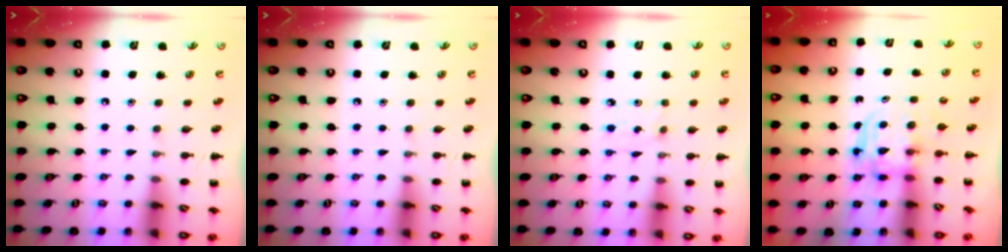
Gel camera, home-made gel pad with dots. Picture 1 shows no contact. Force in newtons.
{"total": 0.0}
{"total": 1.7, "press": 1.6, "slide": 0.6}
{"total": 3.7, "press": 3.6, "slide": 0.2}